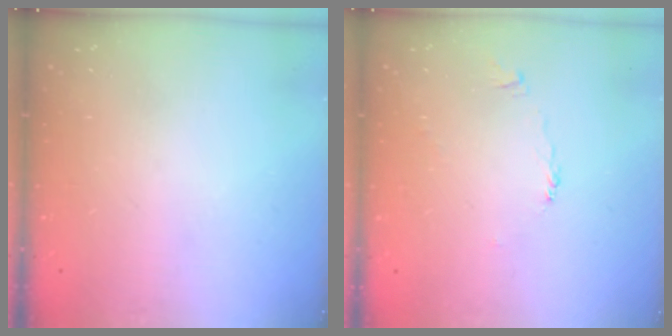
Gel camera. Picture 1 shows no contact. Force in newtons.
{"total": 2.2, "press": 2.1, "slide": 0.4}